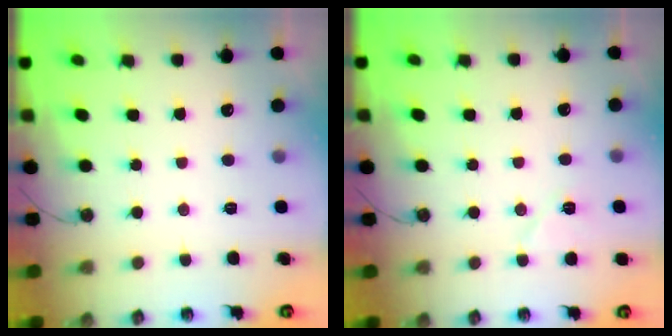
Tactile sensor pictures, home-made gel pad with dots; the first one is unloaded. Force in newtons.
{"total": 5.9, "press": 5.8, "slide": 0.8}